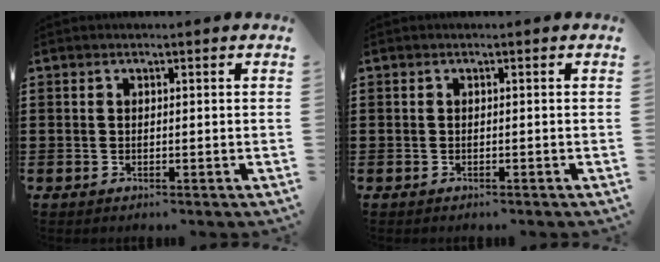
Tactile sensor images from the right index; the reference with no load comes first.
{"total": 0.0}